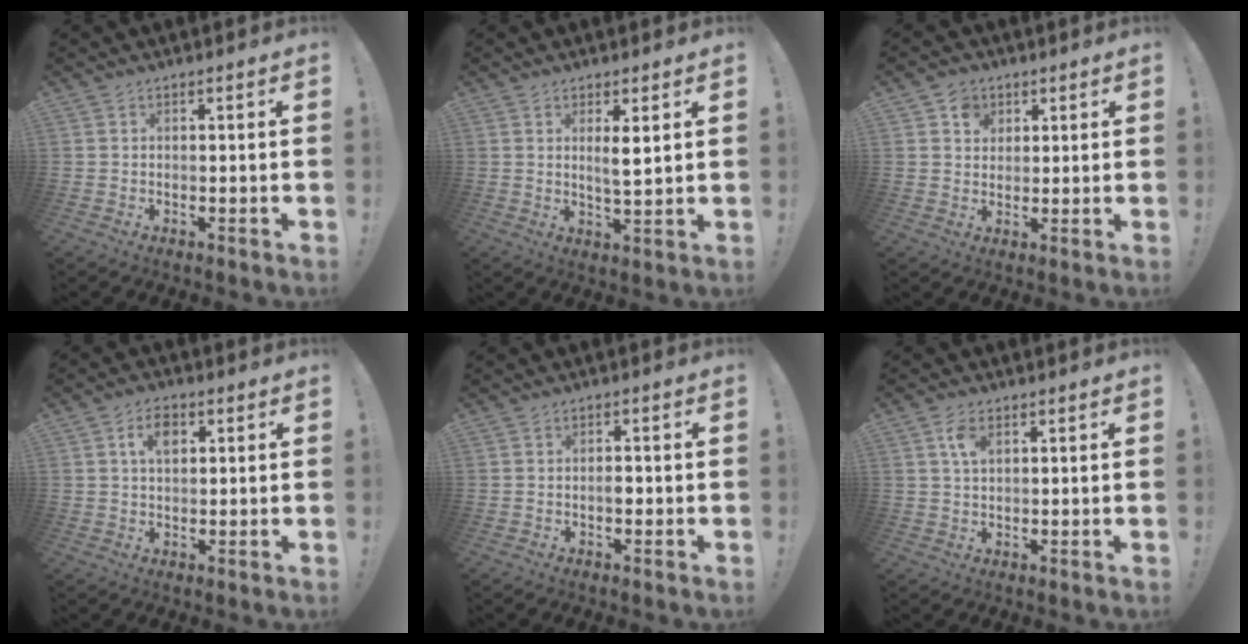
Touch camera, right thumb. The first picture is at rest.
{"total": 4.3, "force": [1.6, 0.6, 3.9], "torque": [-0.061, -0.015, 0.024]}
{"total": 5.7, "force": [2.5, 5.0, 1.5], "torque": [-0.012, -0.011, 0.043]}
{"total": 6.1, "force": [2.2, 3.8, 4.2], "torque": [-0.057, 0.000, 0.034]}
{"total": 2.0, "force": [-0.8, 1.1, 1.5], "torque": [-0.024, 0.004, -0.014]}
{"total": 4.9, "force": [2.1, 2.9, 3.4], "torque": [-0.052, -0.004, 0.036]}